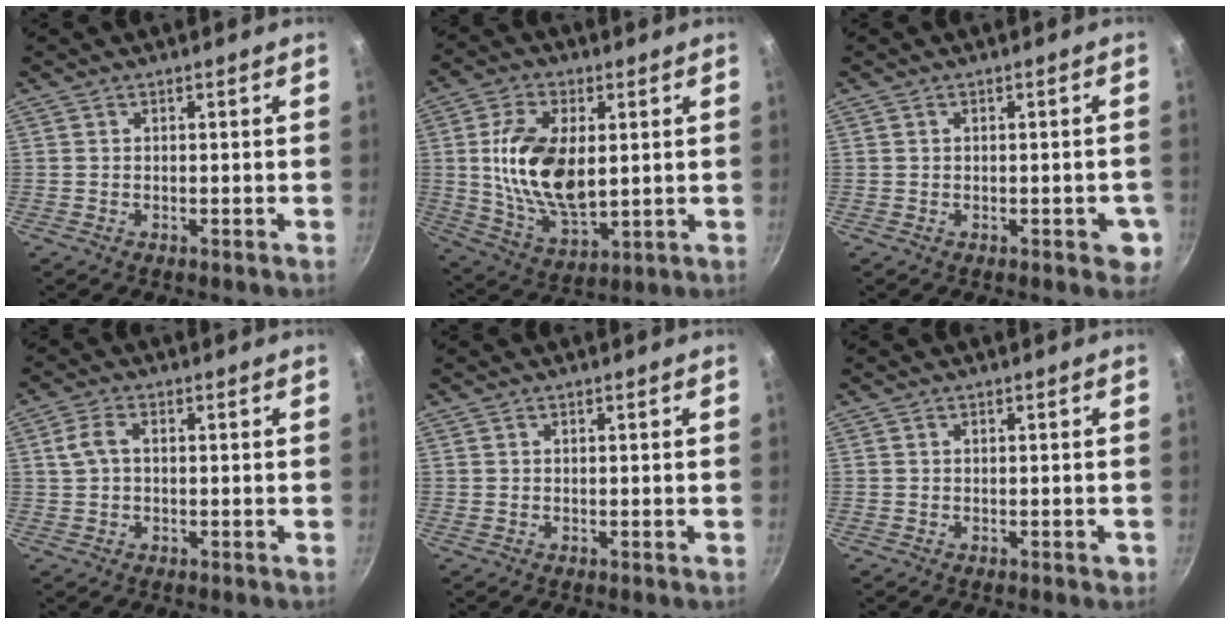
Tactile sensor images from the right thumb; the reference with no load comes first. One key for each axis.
{"total": 16.1, "fx": 1.9, "fy": 8.9, "fz": 13.3, "tx": -0.238, "ty": -0.012, "tz": 0.043}
{"total": 3.9, "fx": -1.1, "fy": 2.0, "fz": 3.2, "tx": -0.017, "ty": 0.011, "tz": -0.012}
{"total": 4.0, "fx": 0.5, "fy": 2.5, "fz": 3.1, "tx": -0.066, "ty": 0.012, "tz": 0.006}
{"total": 0.0}
{"total": 1.1, "fx": -0.2, "fy": 0.7, "fz": 0.9, "tx": -0.007, "ty": 0.004, "tz": -0.002}